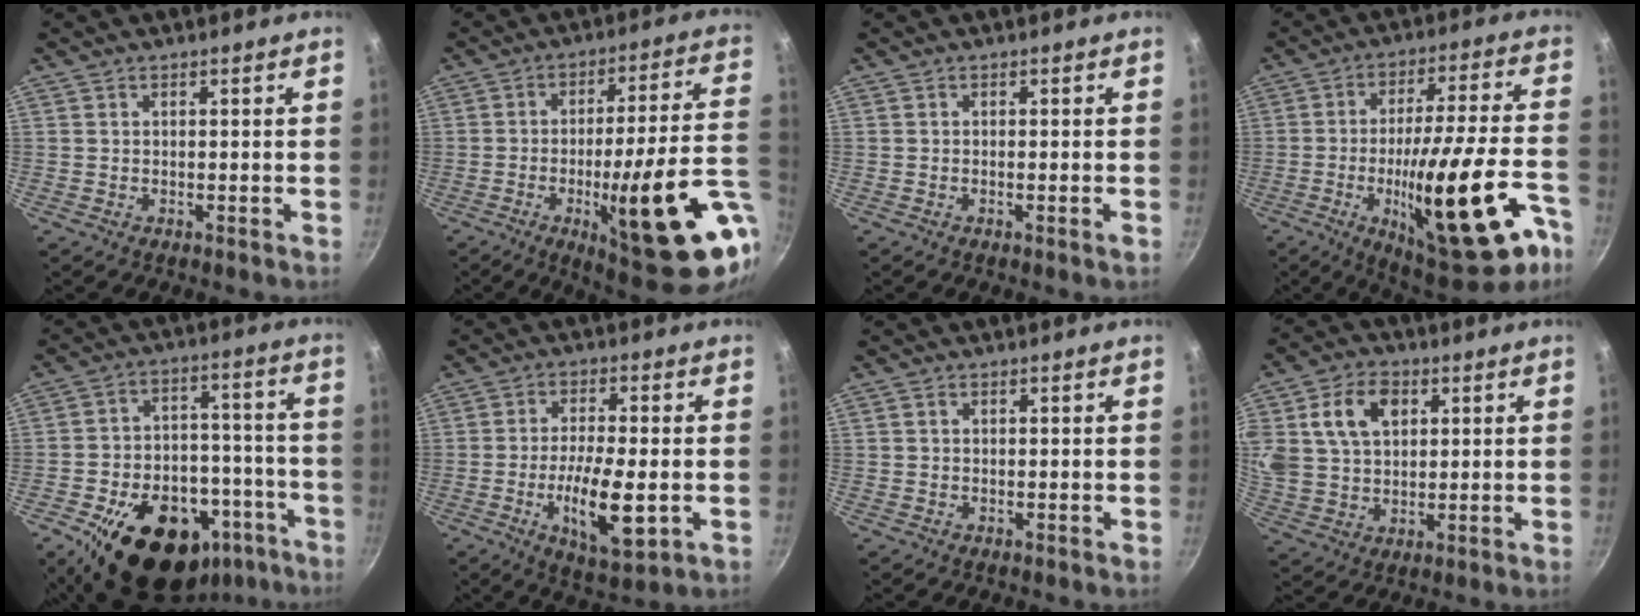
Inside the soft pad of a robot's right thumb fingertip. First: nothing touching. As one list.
[{"total": 24.2, "force": [-6.4, 5.0, 22.8], "torque": [-0.299, 0.013, -0.078]}, {"total": 1.0, "force": [-0.4, 0.0, 1.0], "torque": [-0.019, 0.000, -0.009]}, {"total": 26.8, "force": [-11.1, 7.7, 23.2], "torque": [-0.312, 0.041, -0.153]}, {"total": 27.2, "force": [-14.7, 16.3, 16.1], "torque": [-0.189, 0.069, -0.200]}, {"total": 12.3, "force": [-2.9, 3.9, 11.2], "torque": [-0.202, 0.001, -0.047]}, {"total": 0.7, "force": [0.2, 0.5, 0.3], "torque": [-0.005, 0.004, 0.003]}, {"total": 14.2, "force": [4.4, 10.1, 9.0], "torque": [-0.163, 0.007, 0.082]}]